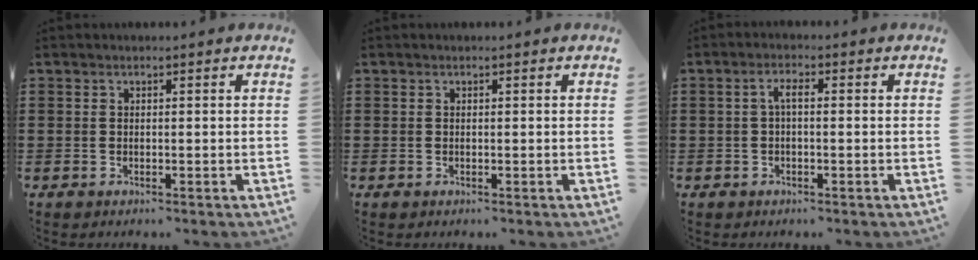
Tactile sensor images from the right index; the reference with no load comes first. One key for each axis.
{"total": 0.0}
{"total": 2.2, "fx": -0.1, "fy": 0.7, "fz": 2.1, "tx": -0.040, "ty": 0.005, "tz": -0.004}